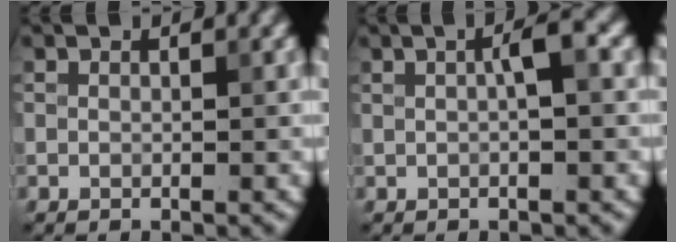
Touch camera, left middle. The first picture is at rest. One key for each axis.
{"total": 2.2, "fx": 0.4, "fy": 0.3, "fz": 2.1, "tx": -0.035, "ty": 0.010, "tz": 0.006}